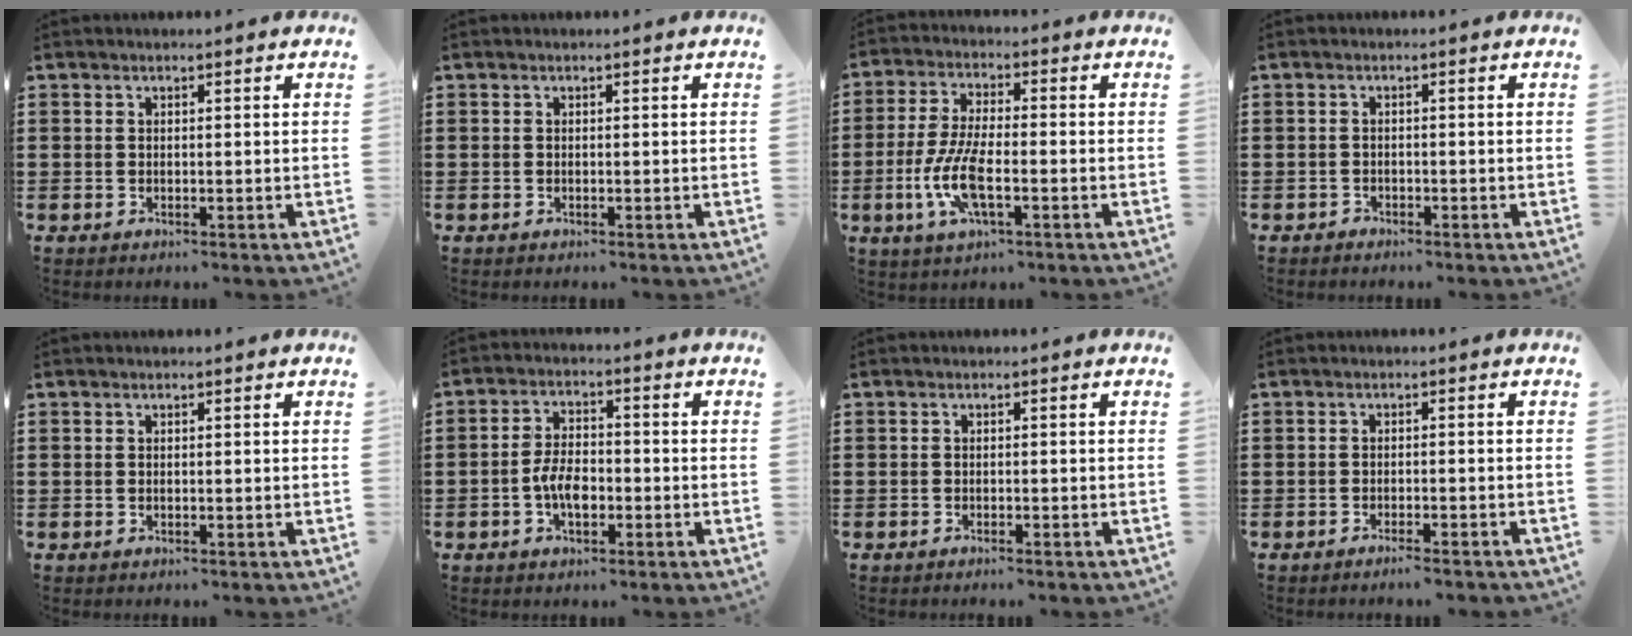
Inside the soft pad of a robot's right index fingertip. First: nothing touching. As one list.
[{"total": 0.0}, {"total": 8.3, "force": [-2.7, 2.6, 7.4], "torque": [-0.169, -0.015, -0.055]}, {"total": 1.0, "force": [-0.9, 0.3, -0.1], "torque": [0.000, 0.004, -0.021]}, {"total": 0.0}, {"total": 5.2, "force": [-1.7, 2.7, 4.1], "torque": [-0.090, 0.002, -0.035]}, {"total": 0.7, "force": [-0.7, 0.0, 0.1], "torque": [-0.004, -0.001, -0.014]}, {"total": 1.6, "force": [-1.5, 0.0, 0.7], "torque": [-0.013, 0.000, -0.027]}]